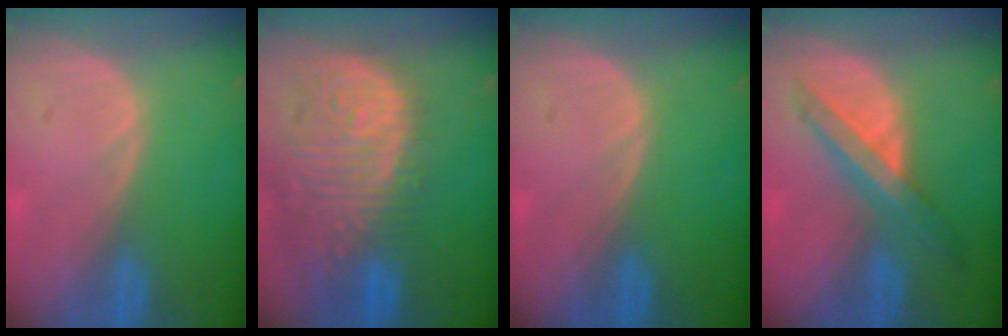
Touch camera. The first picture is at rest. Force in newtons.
{"total": 14.2, "press": 11.7, "slide": 8.1}
{"total": 0.0}
{"total": 7.2, "press": 6.1, "slide": 3.8}